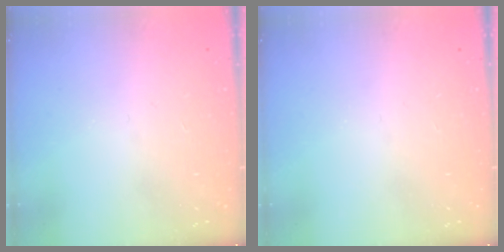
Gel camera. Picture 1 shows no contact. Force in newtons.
{"total": 0.0}